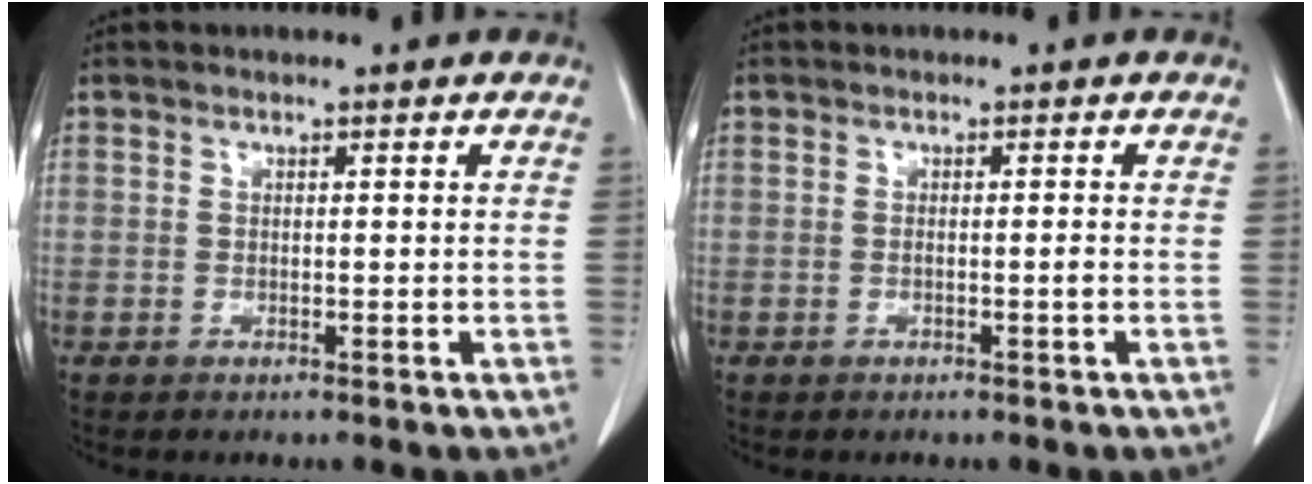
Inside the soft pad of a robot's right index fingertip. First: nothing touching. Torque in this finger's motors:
{"motor_torque": [-0.04, -0.01, -0.04, 0.00]}